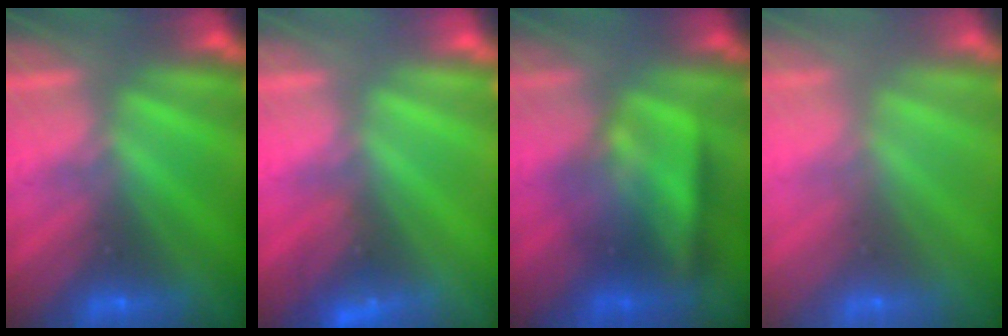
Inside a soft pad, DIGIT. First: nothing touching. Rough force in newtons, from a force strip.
{"total": 2.5}
{"total": 3.7}
{"total": 7.5}